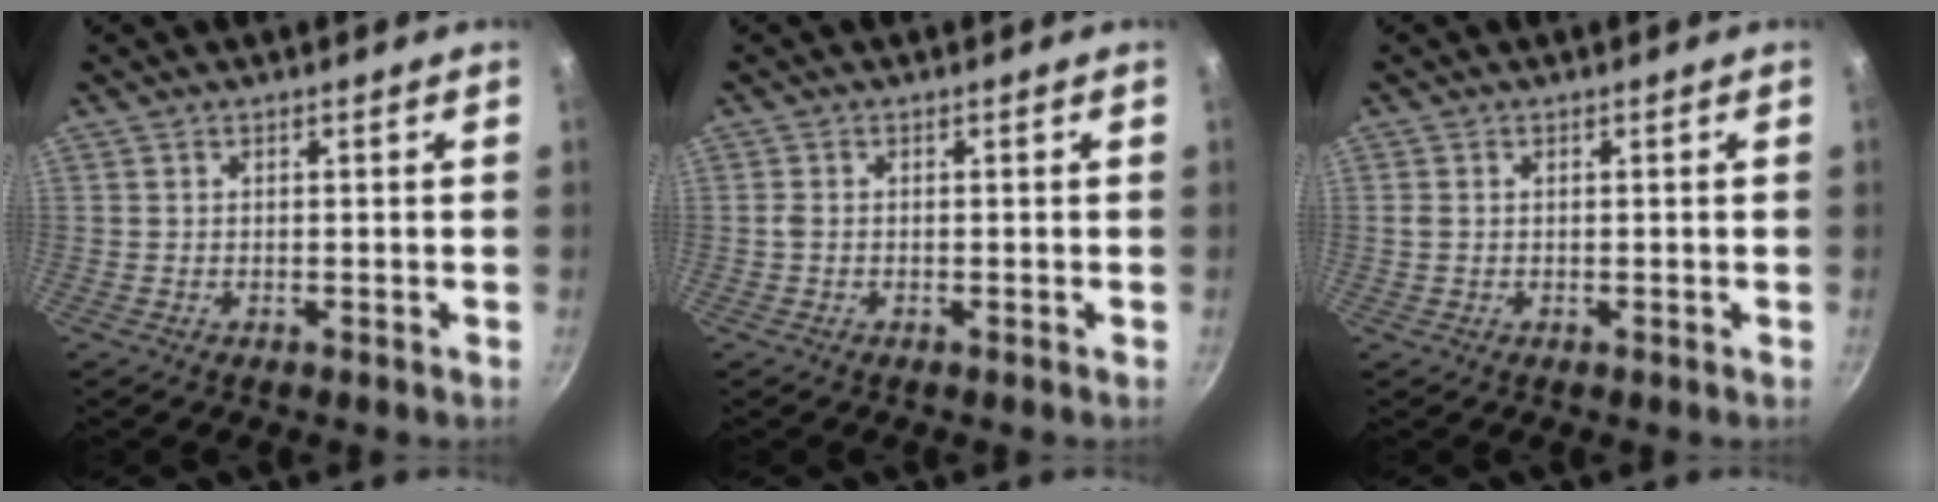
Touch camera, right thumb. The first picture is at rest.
{"total": 0.8, "force": [-0.2, 0.4, 0.6], "torque": [-0.014, 0.002, -0.005]}
{"total": 1.1, "force": [0.2, 0.8, 0.8], "torque": [-0.018, 0.002, 0.004]}